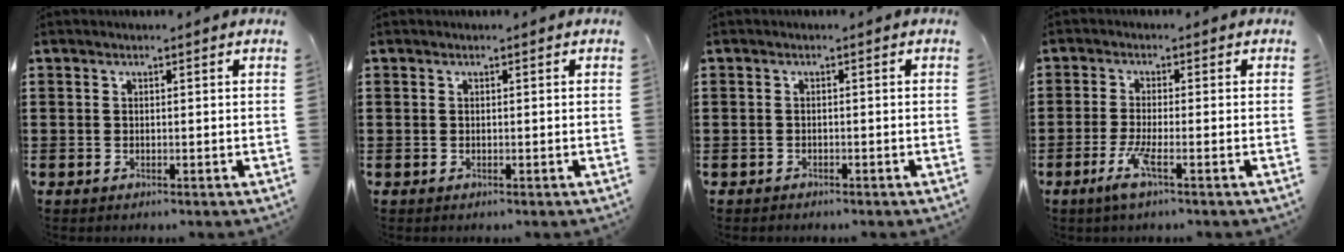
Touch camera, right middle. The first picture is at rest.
{"total": 0.0}
{"total": 0.8, "force": [-0.8, 0.2, -0.1], "torque": [-0.001, 0.000, -0.017]}
{"total": 4.5, "force": [-2.0, 0.3, 4.0], "torque": [-0.087, -0.013, -0.040]}